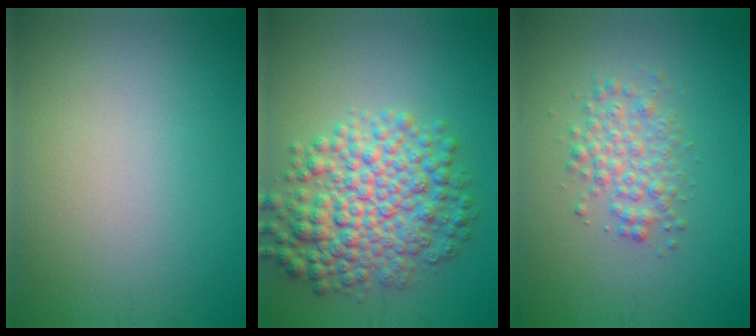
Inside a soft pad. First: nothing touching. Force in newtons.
{"total": 7.7, "press": 7.7, "slide": 0.1}
{"total": 2.8, "press": 2.8, "slide": 0.0}